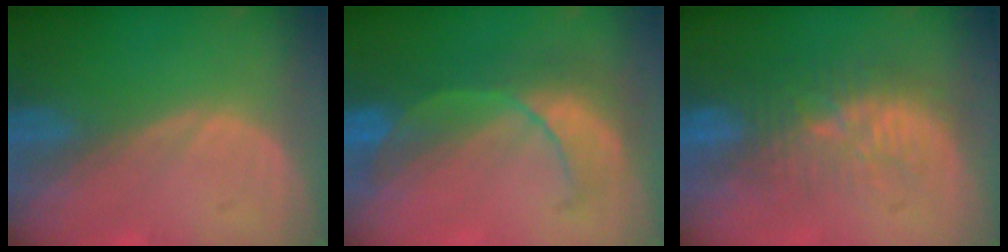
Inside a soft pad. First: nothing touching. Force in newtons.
{"total": 8.1, "press": 7.9, "slide": 2.0}
{"total": 9.3, "press": 8.8, "slide": 3.0}